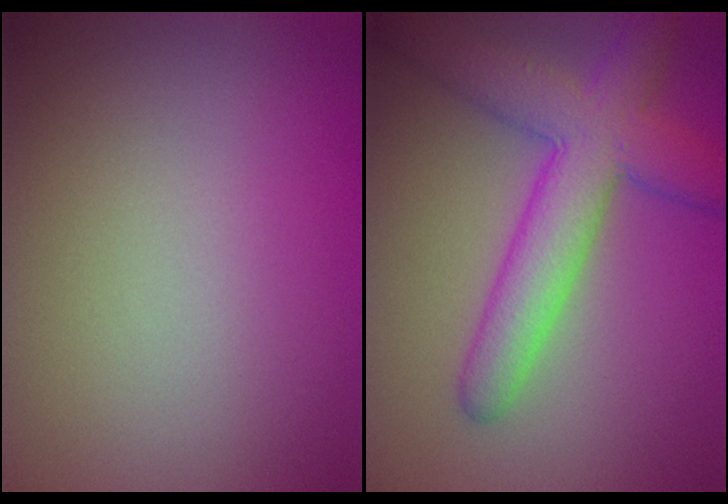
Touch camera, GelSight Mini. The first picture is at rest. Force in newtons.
{"total": 6.8, "press": 6.8, "slide": 0.1}